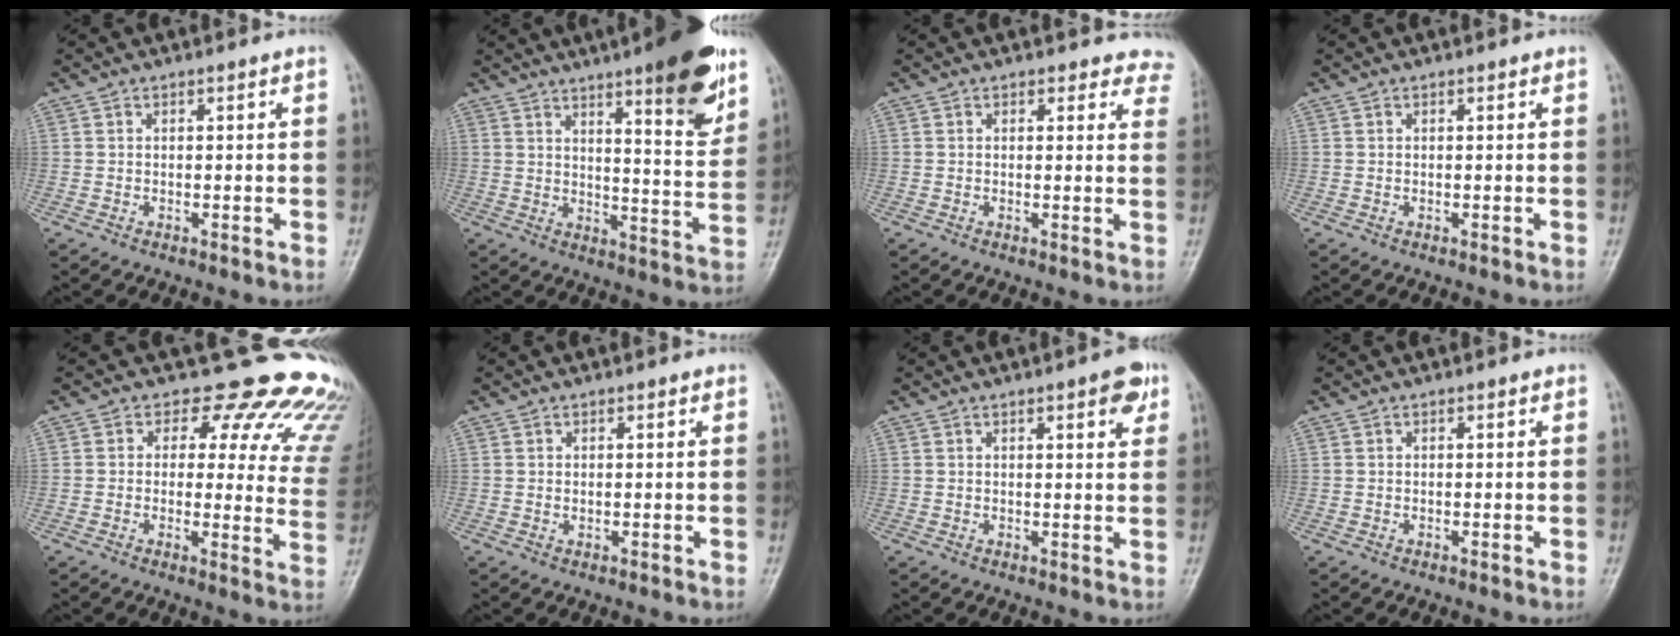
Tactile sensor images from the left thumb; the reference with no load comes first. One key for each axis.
{"total": 15.9, "fx": 9.5, "fy": 3.2, "fz": 12.4, "tx": -0.147, "ty": -0.054, "tz": 0.136}
{"total": 6.2, "fx": 5.5, "fy": 2.9, "fz": 0.4, "tx": 0.051, "ty": -0.019, "tz": 0.032}
{"total": 0.0}
{"total": 19.0, "fx": 15.2, "fy": 8.6, "fz": 7.4, "tx": -0.033, "ty": -0.095, "tz": 0.144}
{"total": 0.8, "fx": 0.4, "fy": 0.4, "fz": 0.5, "tx": -0.007, "ty": -0.003, "tz": 0.005}
{"total": 4.4, "fx": 2.3, "fy": 1.3, "fz": 3.5, "tx": -0.035, "ty": -0.008, "tz": 0.025}
{"total": 0.0}